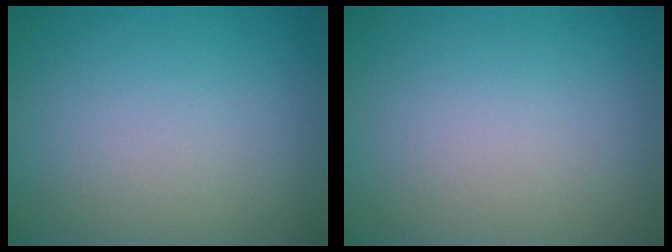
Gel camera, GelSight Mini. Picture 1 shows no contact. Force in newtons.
{"total": 0.0}